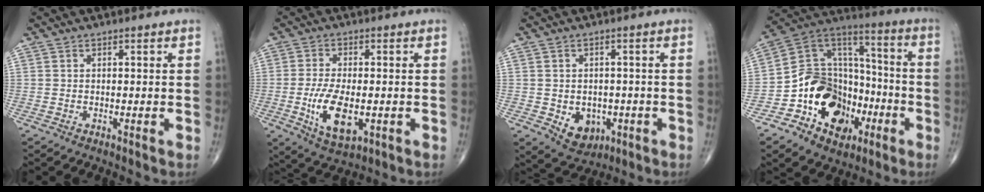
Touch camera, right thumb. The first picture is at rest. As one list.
[{"total": 10.1, "force": [-2.2, 4.9, 8.6], "torque": [-0.157, -0.009, -0.032]}, {"total": 7.0, "force": [-1.9, 5.4, 4.0], "torque": [-0.032, 0.008, -0.012]}, {"total": 20.0, "force": [-7.6, 14.9, 10.9], "torque": [-0.128, 0.088, -0.125]}]